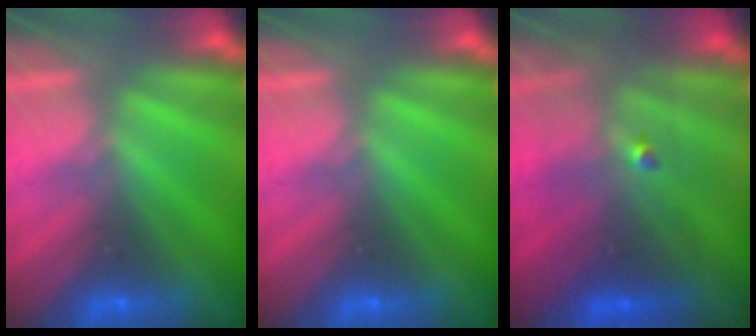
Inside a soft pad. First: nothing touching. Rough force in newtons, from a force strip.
{"total": 0.0}
{"total": 4.3}